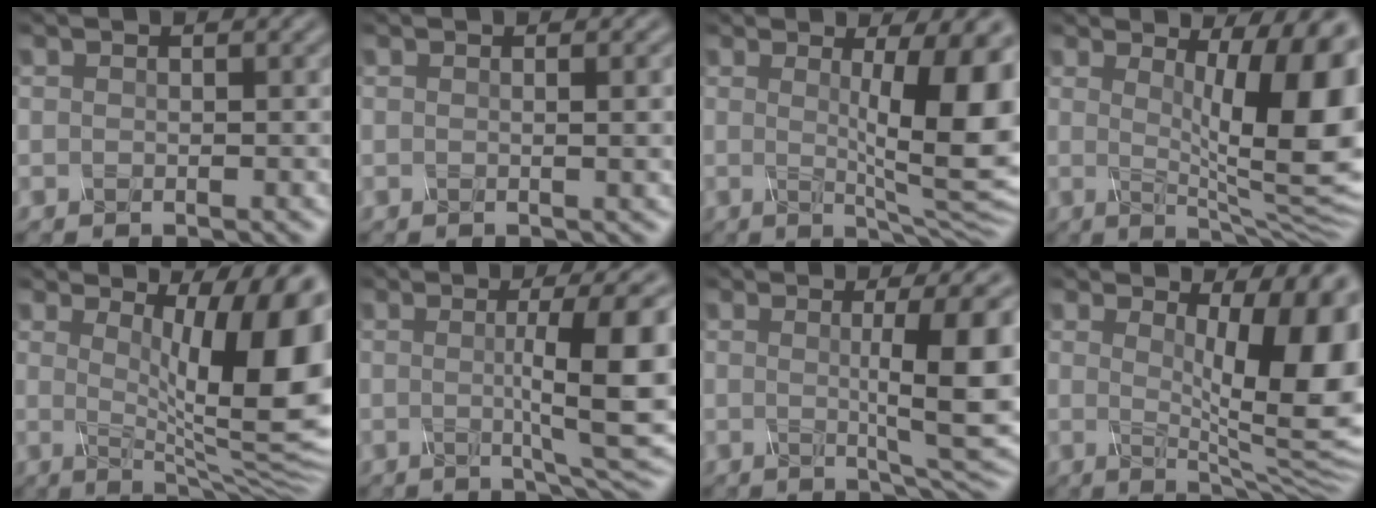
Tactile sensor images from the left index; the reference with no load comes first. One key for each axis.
{"total": 2.4, "fx": 0.2, "fy": 0.8, "fz": 2.2, "tx": -0.019, "ty": 0.003, "tz": -0.004}
{"total": 10.5, "fx": 1.2, "fy": 2.3, "fz": 10.2, "tx": -0.126, "ty": -0.007, "tz": 0.021}
{"total": 12.4, "fx": 1.7, "fy": 3.0, "fz": 11.9, "tx": -0.140, "ty": -0.012, "tz": 0.027}
{"total": 13.9, "fx": 2.0, "fy": 3.6, "fz": 13.3, "tx": -0.151, "ty": -0.008, "tz": 0.034}
{"total": 10.7, "fx": 0.4, "fy": 2.2, "fz": 10.4, "tx": -0.127, "ty": 0.001, "tz": 0.006}
{"total": 9.6, "fx": 0.6, "fy": 1.9, "fz": 9.4, "tx": -0.117, "ty": 0.000, "tz": 0.010}
{"total": 11.8, "fx": 1.8, "fy": 3.2, "fz": 11.3, "tx": -0.132, "ty": -0.016, "tz": 0.029}